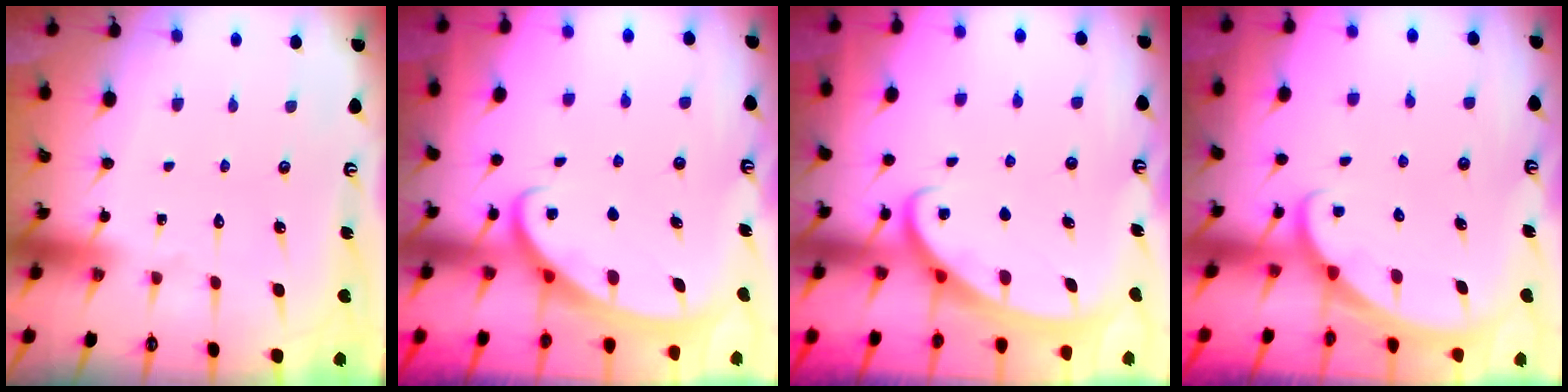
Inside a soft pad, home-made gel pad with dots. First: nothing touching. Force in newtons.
{"total": 2.5, "press": 2.4, "slide": 0.3}
{"total": 2.5, "press": 2.4, "slide": 0.3}
{"total": 1.8, "press": 1.8, "slide": 0.1}